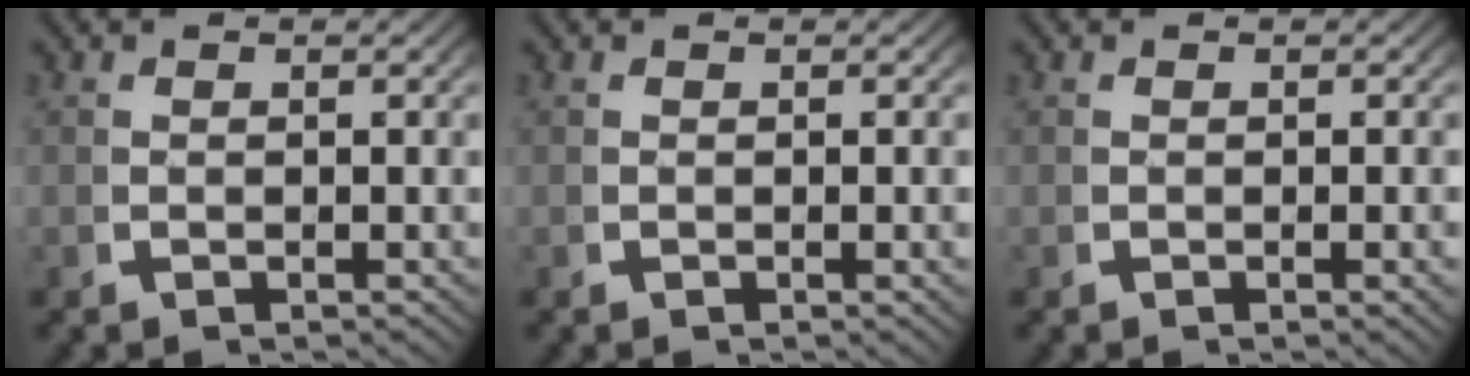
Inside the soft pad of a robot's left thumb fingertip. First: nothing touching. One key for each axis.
{"total": 0.5, "fx": -0.1, "fy": 0.0, "fz": 0.5, "tx": -0.008, "ty": -0.001, "tz": -0.001}
{"total": 0.9, "fx": -0.1, "fy": 0.0, "fz": 0.8, "tx": -0.013, "ty": 0.000, "tz": -0.003}